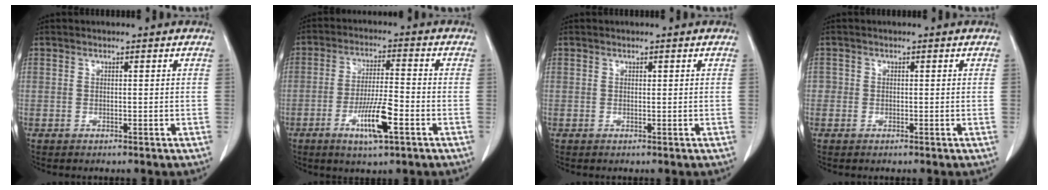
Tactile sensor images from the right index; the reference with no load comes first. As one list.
[{"total": 8.4, "force": [-3.7, 0.9, 7.5], "torque": [-0.143, -0.008, -0.061]}, {"total": 0.0}, {"total": 0.8, "force": [-0.3, 0.8, 0.0], "torque": [0.007, 0.006, -0.008]}]